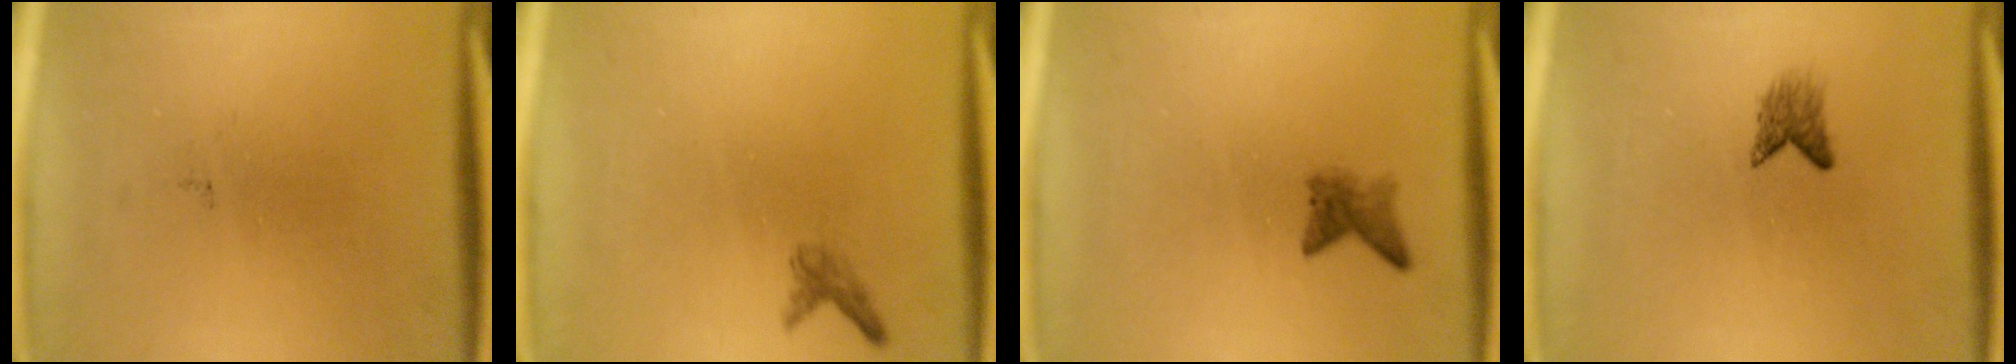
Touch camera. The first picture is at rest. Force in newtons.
{"total": 1.1}
{"total": 1.9}
{"total": 1.9}